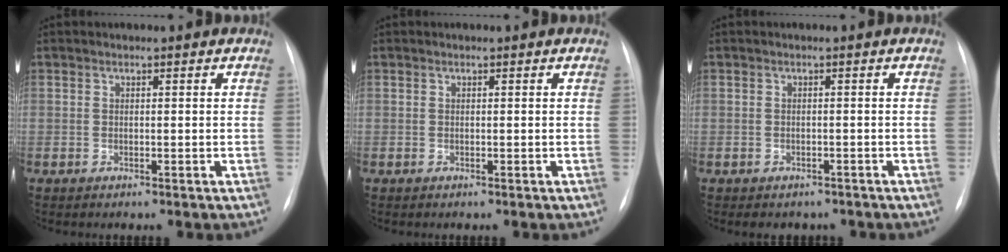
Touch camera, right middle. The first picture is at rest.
{"total": 0.0}
{"total": 3.5, "force": [-2.8, 2.1, 0.3], "torque": [-0.003, 0.009, -0.035]}